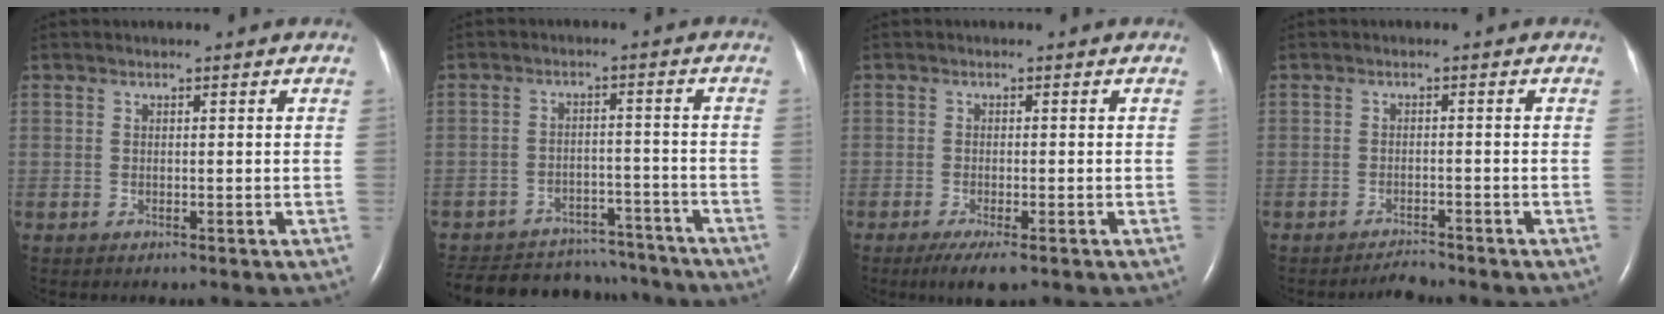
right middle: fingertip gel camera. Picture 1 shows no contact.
{"total": 18.9, "force": [-17.2, 6.2, 5.0], "torque": [-0.123, 0.002, -0.232]}
{"total": 4.1, "force": [-2.6, 0.8, 3.1], "torque": [-0.056, -0.011, -0.041]}
{"total": 1.9, "force": [-1.9, 0.0, 0.1], "torque": [-0.004, -0.010, -0.030]}